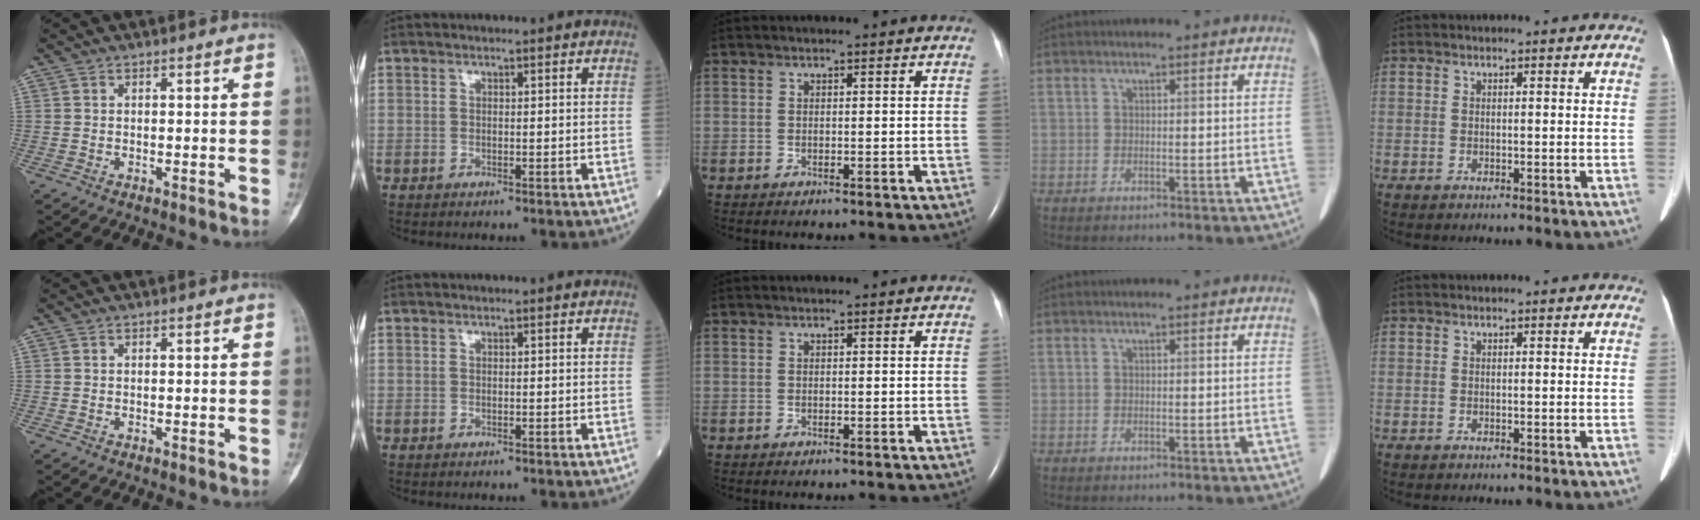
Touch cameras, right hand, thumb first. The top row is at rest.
{}